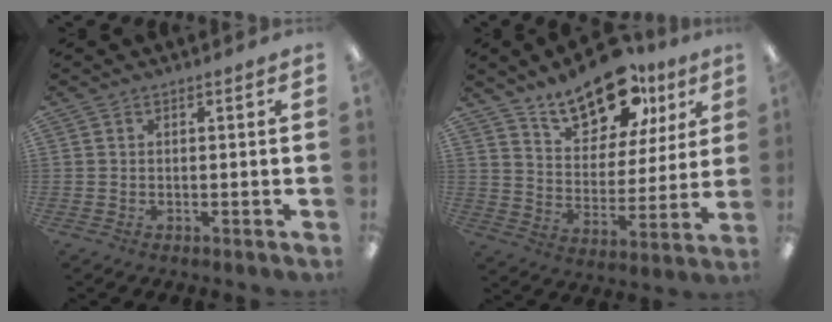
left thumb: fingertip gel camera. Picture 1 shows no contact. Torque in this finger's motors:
{"motor_torque": [0.29, 0.51, 1.46, -1.32, 0.18]}